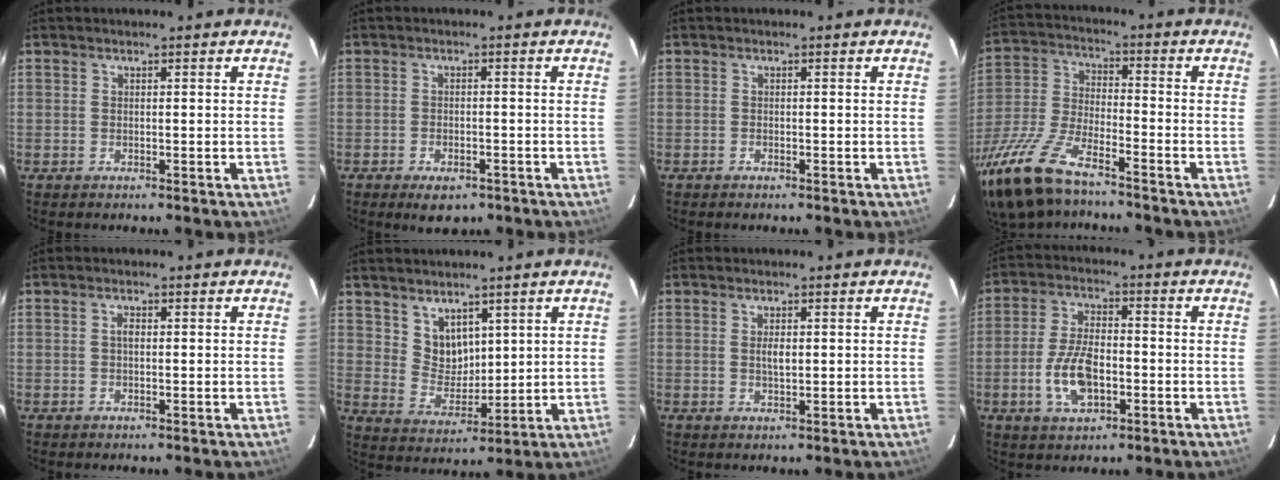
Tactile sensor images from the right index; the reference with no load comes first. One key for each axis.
{"total": 3.7, "fx": -2.4, "fy": 1.9, "fz": 2.1, "tx": -0.047, "ty": -0.009, "tz": -0.036}
{"total": 0.5, "fx": -0.5, "fy": 0.2, "fz": 0.1, "tx": -0.002, "ty": 0.001, "tz": -0.010}
{"total": 20.4, "fx": -14.5, "fy": 6.8, "fz": 12.5, "tx": -0.282, "ty": -0.046, "tz": -0.275}
{"total": 1.1, "fx": 0.0, "fy": 0.6, "fz": 0.9, "tx": -0.017, "ty": 0.004, "tz": -0.001}
{"total": 6.7, "fx": 4.3, "fy": 4.5, "fz": 2.4, "tx": -0.035, "ty": 0.002, "tz": 0.094}
{"total": 2.0, "fx": 0.3, "fy": 0.9, "fz": 1.7, "tx": -0.030, "ty": -0.001, "tz": 0.006}
{"total": 9.7, "fx": -2.9, "fy": 4.9, "fz": 7.8, "tx": -0.162, "ty": 0.002, "tz": -0.049}